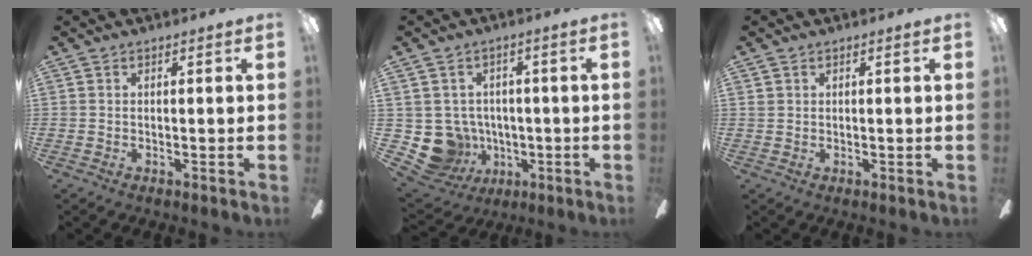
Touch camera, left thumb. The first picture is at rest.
{"total": 9.3, "force": [-1.5, 8.9, 2.3], "torque": [-0.090, 0.008, -0.019]}
{"total": 0.7, "force": [0.4, 0.6, 0.1], "torque": [-0.003, 0.003, 0.006]}